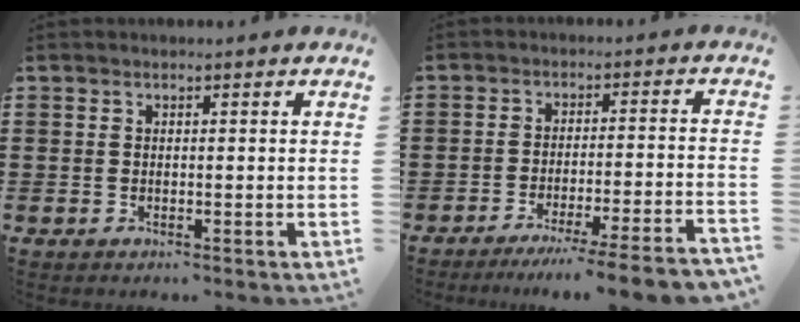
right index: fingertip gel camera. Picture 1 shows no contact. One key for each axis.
{"total": 5.9, "fx": -4.8, "fy": -0.6, "fz": 3.3, "tx": -0.050, "ty": -0.015, "tz": -0.091}